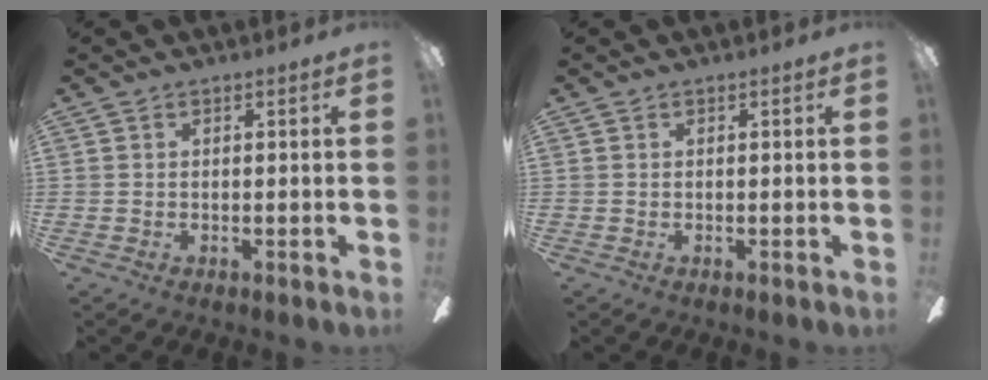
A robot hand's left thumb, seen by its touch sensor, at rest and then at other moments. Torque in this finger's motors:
{"motor_torque": [0.00, 0.00, 0.05, 0.00, 0.00]}